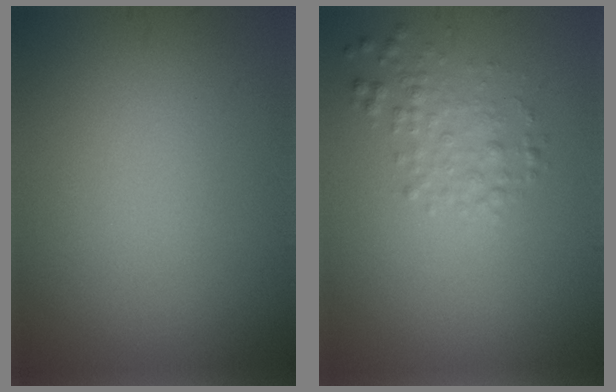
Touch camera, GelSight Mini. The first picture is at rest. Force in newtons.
{"total": 2.0, "press": 2.0, "slide": 0.1}